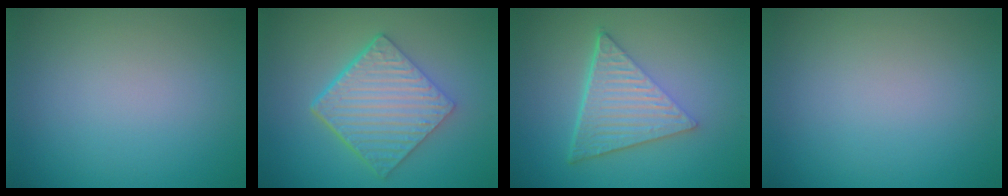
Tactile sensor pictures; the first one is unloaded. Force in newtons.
{"total": 6.6, "press": 4.7, "slide": 4.7}
{"total": 6.8, "press": 4.5, "slide": 5.1}
{"total": 0.0}